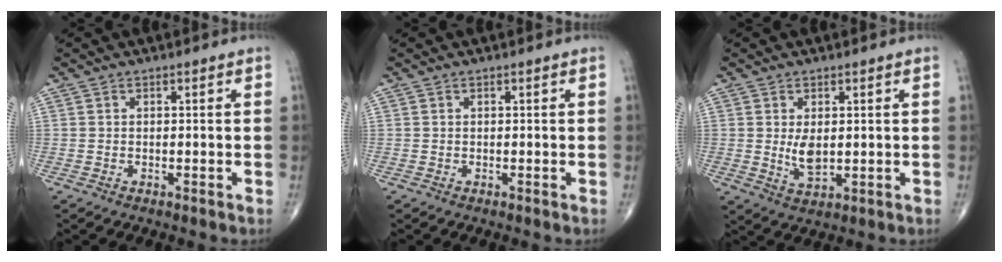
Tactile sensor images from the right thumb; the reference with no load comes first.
{"total": 0.0}
{"total": 4.4, "force": [0.4, 2.3, 3.7], "torque": [-0.061, -0.013, 0.016]}